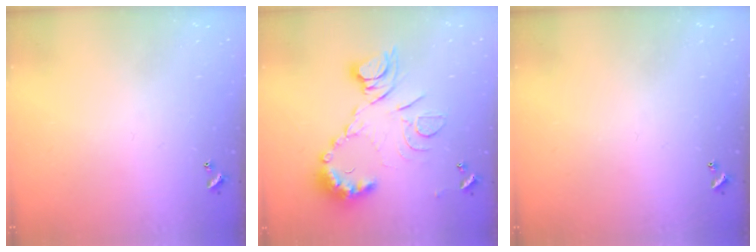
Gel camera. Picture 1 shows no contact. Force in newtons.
{"total": 13.9, "press": 13.7, "slide": 2.0}
{"total": 0.0}